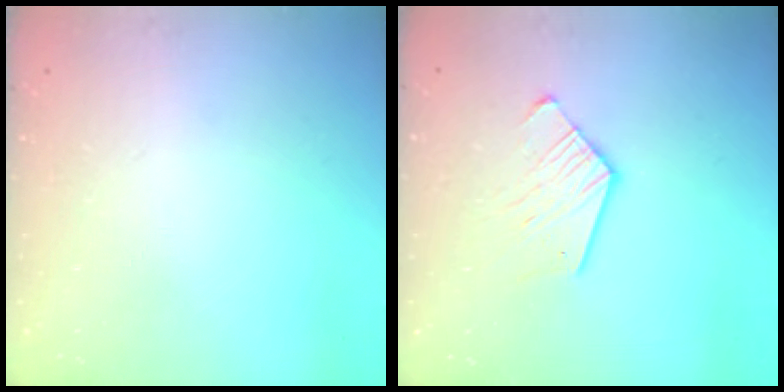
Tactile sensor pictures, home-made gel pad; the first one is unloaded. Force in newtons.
{"total": 8.7, "press": 8.6, "slide": 0.7}